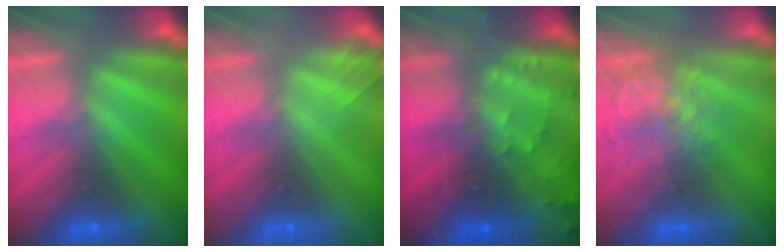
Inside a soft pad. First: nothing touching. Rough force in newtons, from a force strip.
{"total": 2.0}
{"total": 7.6}
{"total": 3.7}